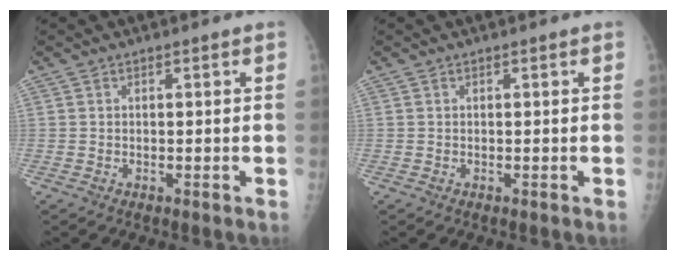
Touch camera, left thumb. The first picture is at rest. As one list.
[{"total": 0.0}]